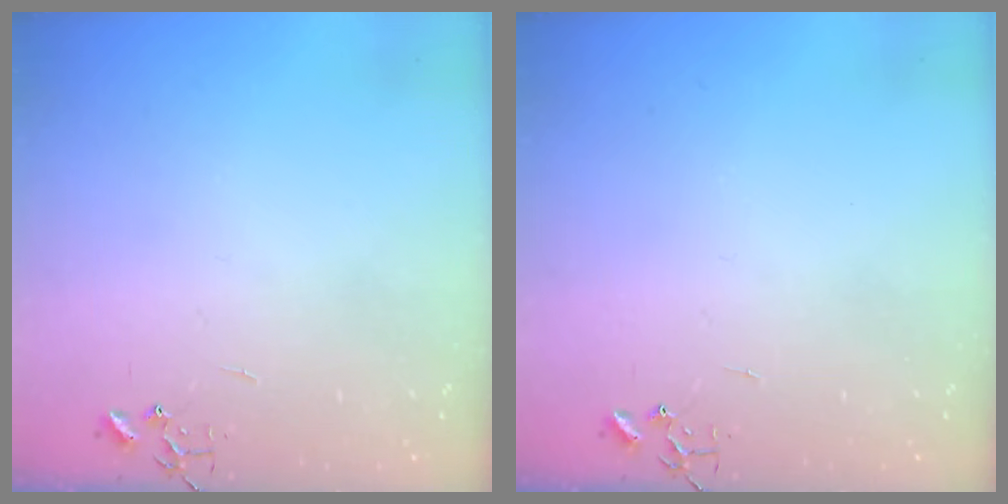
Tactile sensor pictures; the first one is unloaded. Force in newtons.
{"total": 0.0}